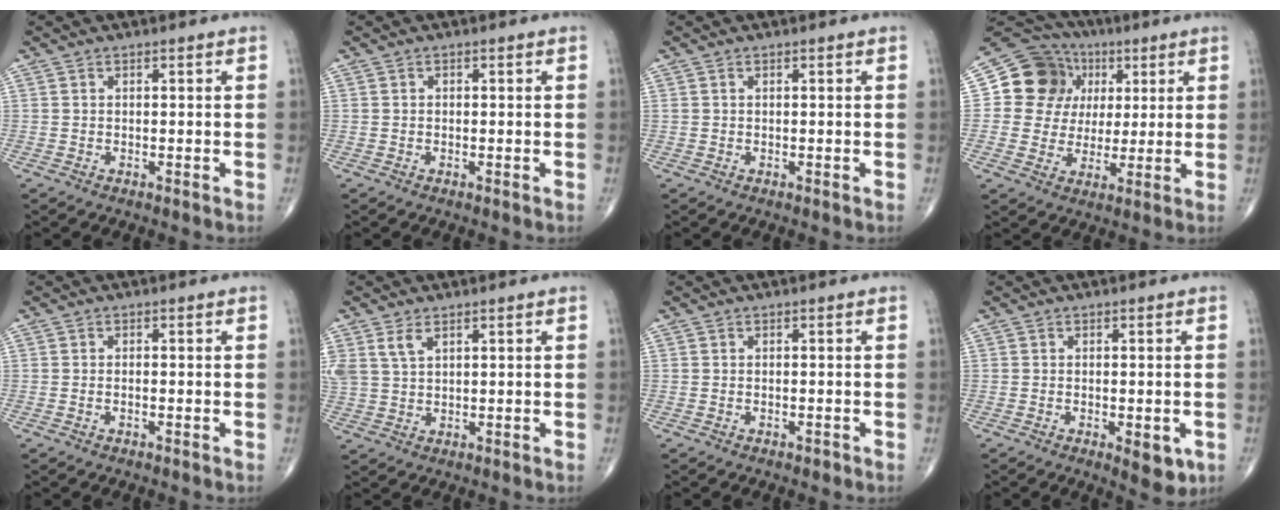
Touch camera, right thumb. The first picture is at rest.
{"total": 0.0}
{"total": 0.0}
{"total": 14.0, "force": [3.5, 12.6, 5.1], "torque": [-0.050, 0.011, 0.057]}
{"total": 0.9, "force": [-0.3, 0.4, 0.7], "torque": [-0.017, 0.007, -0.004]}
{"total": 4.5, "force": [2.5, 2.5, 2.9], "torque": [-0.063, -0.001, 0.060]}
{"total": 0.7, "force": [-0.4, 0.4, 0.4], "torque": [-0.008, 0.003, -0.005]}
{"total": 5.0, "force": [-1.6, 2.1, 4.2], "torque": [-0.043, -0.007, -0.016]}